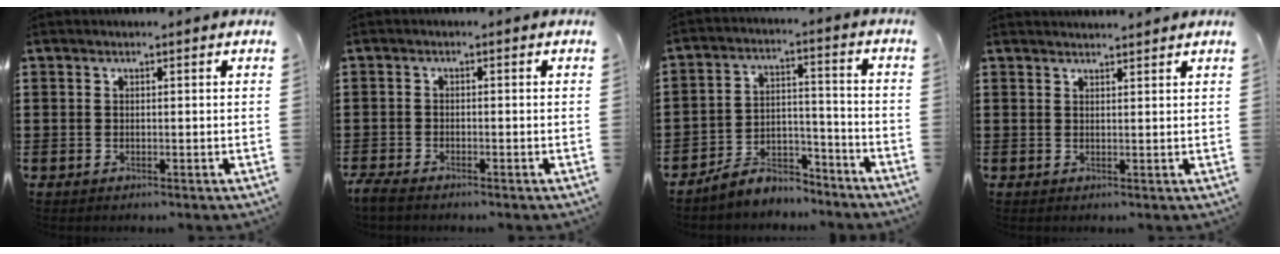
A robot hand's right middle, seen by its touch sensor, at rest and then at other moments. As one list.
[{"total": 1.9, "force": [-1.7, 0.3, 0.8], "torque": [-0.029, -0.001, -0.039]}, {"total": 6.0, "force": [-5.7, 1.8, 0.5], "torque": [-0.007, 0.019, -0.113]}, {"total": 1.6, "force": [1.6, -0.2, 0.2], "torque": [-0.005, 0.000, 0.030]}]